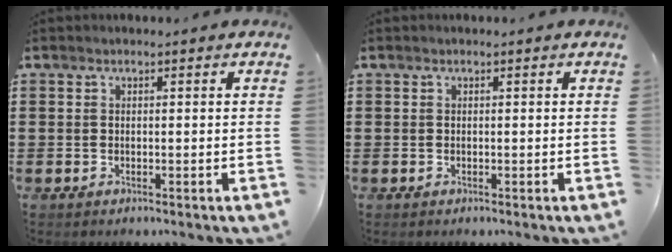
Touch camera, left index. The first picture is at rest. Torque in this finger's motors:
{"motor_torque": [0.00, 0.00, -0.02, 0.01]}